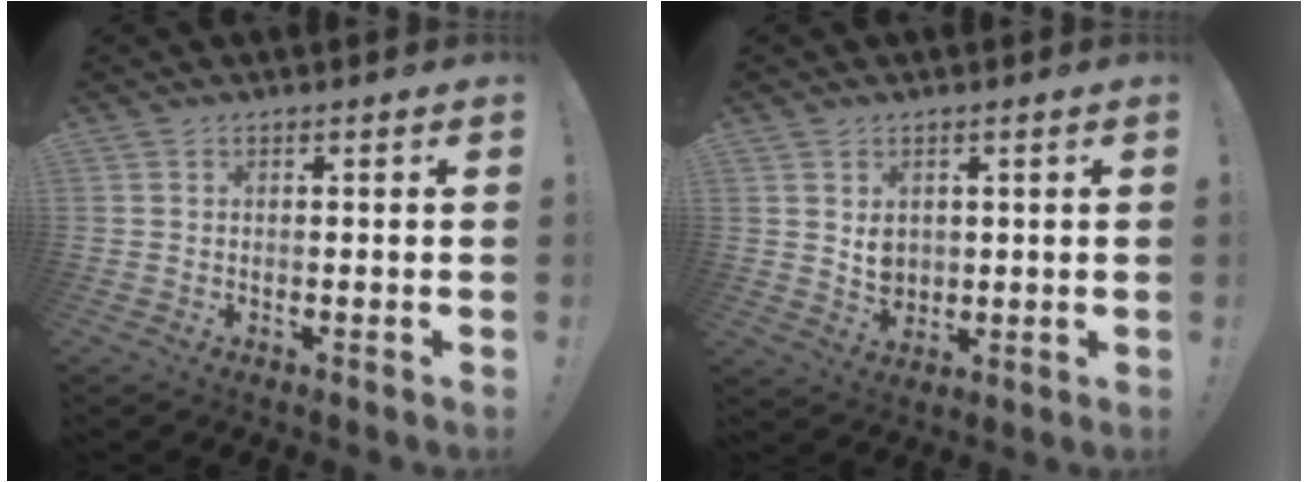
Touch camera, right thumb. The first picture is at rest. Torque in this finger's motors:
{"motor_torque": [0.12, 0.16, 0.23, 0.26, 0.01]}